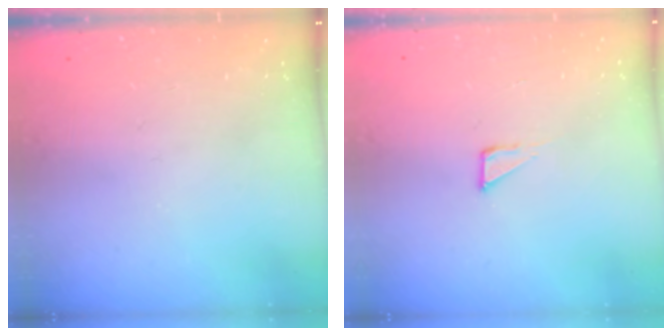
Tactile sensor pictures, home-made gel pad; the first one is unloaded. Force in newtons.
{"total": 2.3, "press": 2.3, "slide": 0.1}